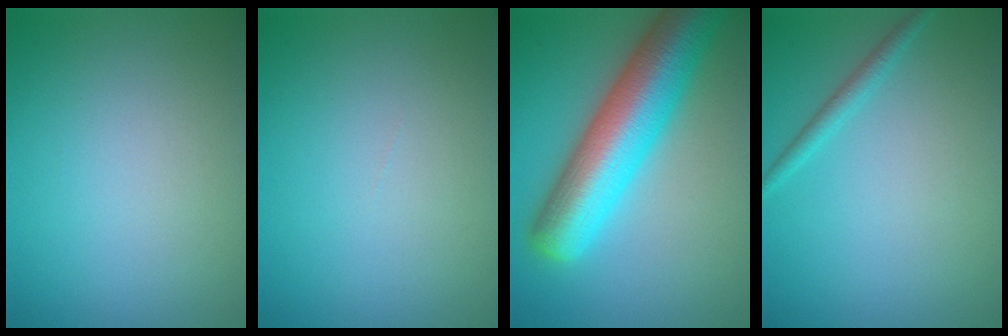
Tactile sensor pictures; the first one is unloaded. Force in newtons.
{"total": 0.0}
{"total": 10.7, "press": 10.7, "slide": 0.4}
{"total": 1.4, "press": 1.4, "slide": 0.1}